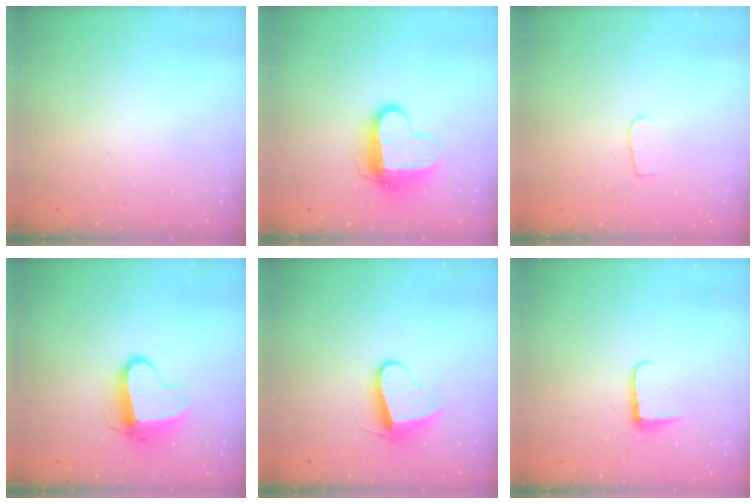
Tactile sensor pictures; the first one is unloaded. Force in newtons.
{"total": 11.1, "press": 11.1, "slide": 0.8}
{"total": 3.8, "press": 3.7, "slide": 0.4}
{"total": 10.3, "press": 10.3, "slide": 0.5}
{"total": 9.4, "press": 9.4, "slide": 0.7}
{"total": 5.6, "press": 5.6, "slide": 0.7}